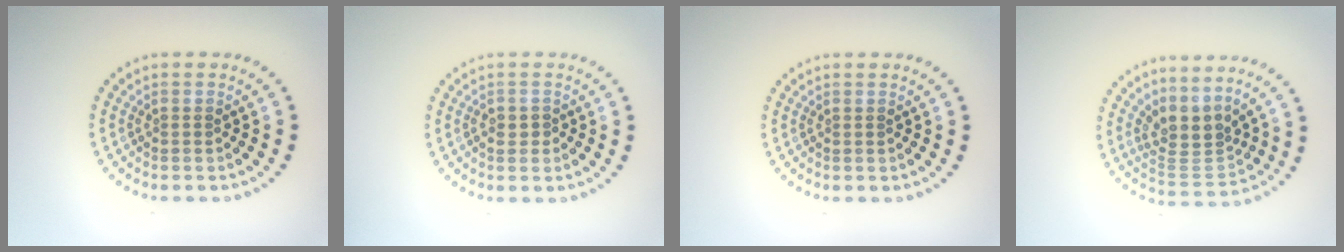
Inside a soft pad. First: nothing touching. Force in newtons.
{"total": 0.8, "press": 0.7, "slide": 0.4}
{"total": 0.0}
{"total": 3.4, "press": 2.6, "slide": 2.1}